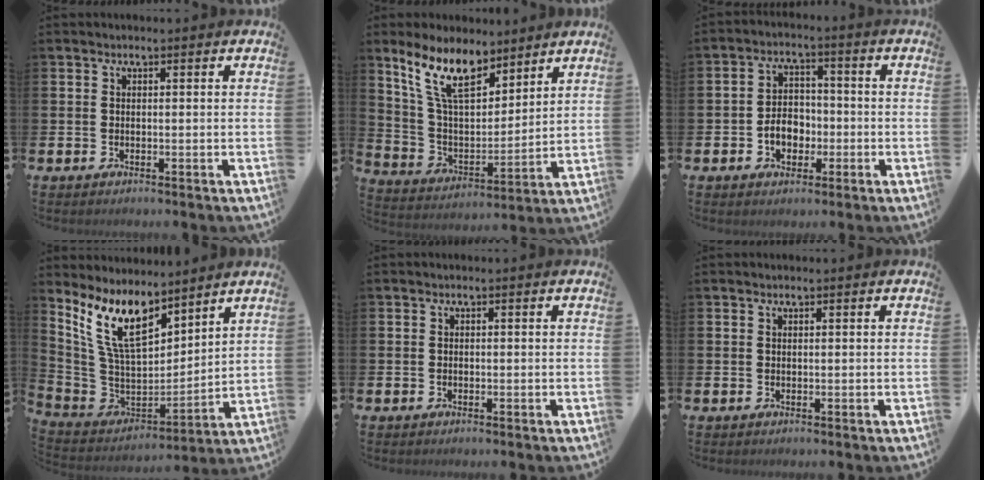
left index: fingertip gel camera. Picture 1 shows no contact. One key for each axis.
{"total": 11.2, "fx": 8.6, "fy": 4.2, "fz": 5.9, "tx": -0.147, "ty": -0.026, "tz": 0.160}
{"total": 4.4, "fx": -1.9, "fy": 3.3, "fz": 2.3, "tx": -0.029, "ty": 0.000, "tz": -0.042}
{"total": 10.9, "fx": 7.6, "fy": 4.9, "fz": 6.1, "tx": -0.153, "ty": -0.041, "tz": 0.140}
{"total": 0.6, "fx": -0.6, "fy": 0.1, "fz": -0.3, "tx": -0.001, "ty": 0.004, "tz": -0.011}
{"total": 0.0}